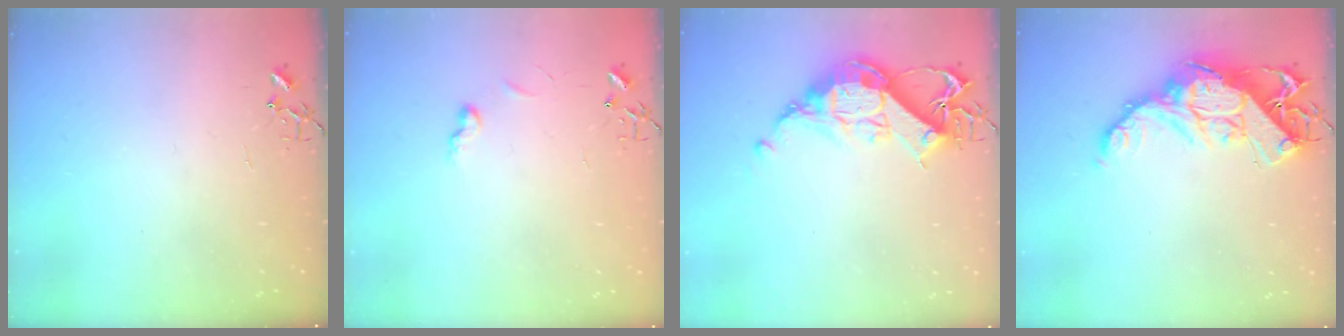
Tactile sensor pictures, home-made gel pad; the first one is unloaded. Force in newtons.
{"total": 5.8, "press": 5.7, "slide": 0.7}
{"total": 13.9, "press": 13.9, "slide": 1.1}
{"total": 17.2, "press": 17.1, "slide": 1.6}